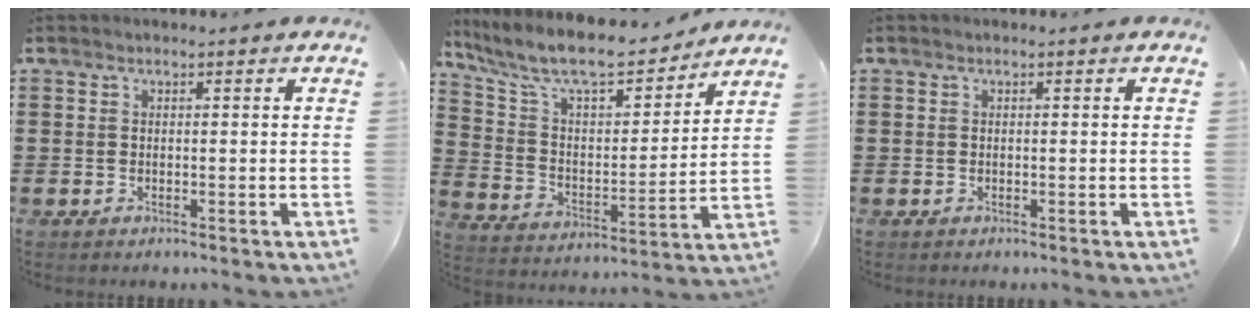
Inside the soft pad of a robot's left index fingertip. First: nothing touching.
{"total": 10.4, "force": [9.0, 1.8, 4.7], "torque": [-0.130, -0.057, 0.156]}
{"total": 0.0}